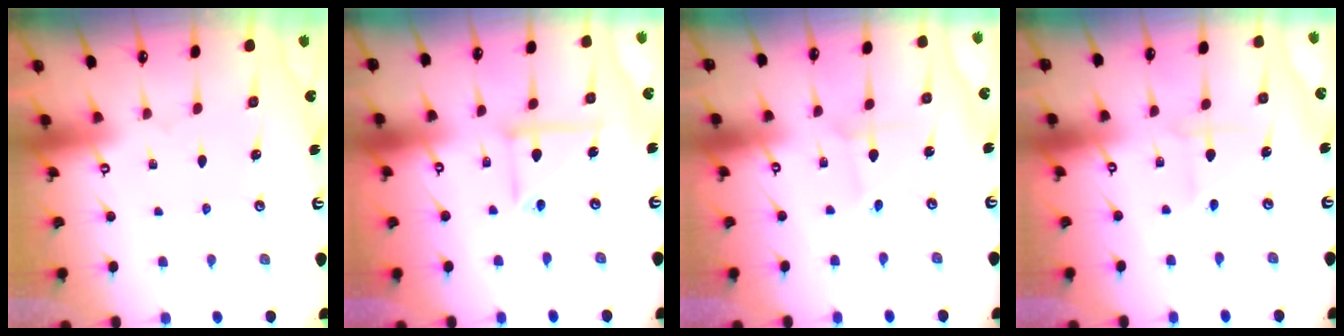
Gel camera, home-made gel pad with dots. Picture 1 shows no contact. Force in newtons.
{"total": 7.7, "press": 7.7, "slide": 0.6}
{"total": 1.8, "press": 1.8, "slide": 0.1}
{"total": 2.5, "press": 2.3, "slide": 0.9}